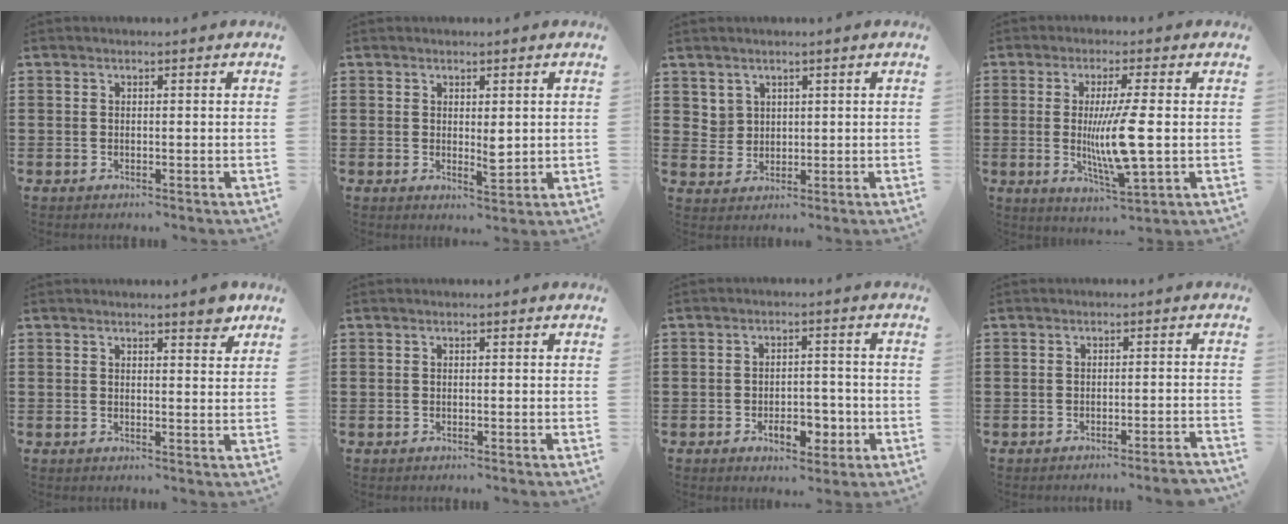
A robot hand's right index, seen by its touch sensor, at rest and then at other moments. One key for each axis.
{"total": 2.6, "fx": 0.6, "fy": 1.4, "fz": 2.2, "tx": -0.026, "ty": -0.005, "tz": 0.008}
{"total": 3.1, "fx": 1.8, "fy": 2.5, "fz": 0.3, "tx": -0.018, "ty": 0.010, "tz": 0.036}
{"total": 9.5, "fx": -0.5, "fy": 1.4, "fz": 9.4, "tx": -0.182, "ty": -0.015, "tz": -0.015}
{"total": 3.0, "fx": 2.5, "fy": 0.7, "fz": 1.6, "tx": -0.019, "ty": -0.001, "tz": 0.041}
{"total": 0.0}
{"total": 6.0, "fx": -2.4, "fy": 3.3, "fz": 4.4, "tx": -0.061, "ty": 0.004, "tz": -0.044}
{"total": 2.0, "fx": -1.8, "fy": -0.3, "fz": 0.7, "tx": -0.013, "ty": 0.000, "tz": -0.037}